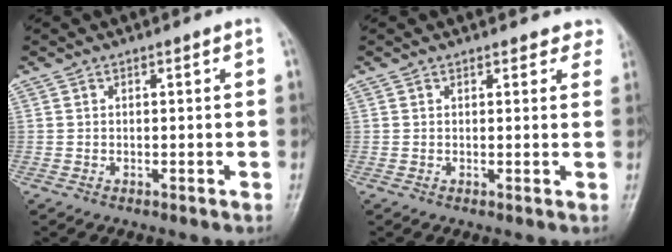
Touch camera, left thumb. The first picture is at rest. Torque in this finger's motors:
{"motor_torque": [-0.29, 0.35, 0.11, 0.15, -0.02]}